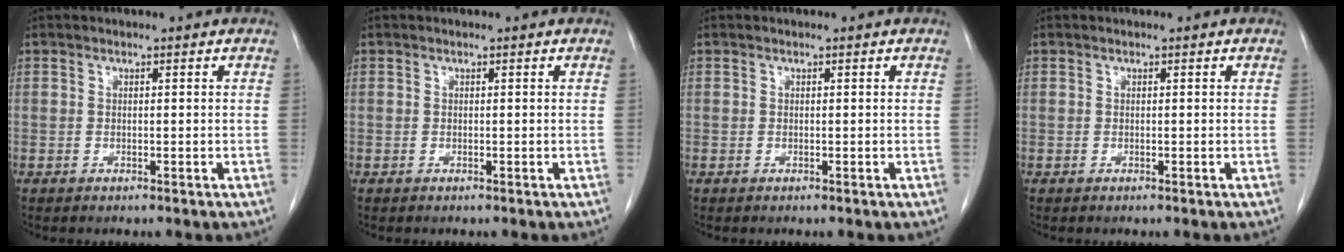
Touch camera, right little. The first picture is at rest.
{"total": 0.0}
{"total": 0.0}
{"total": 0.0}